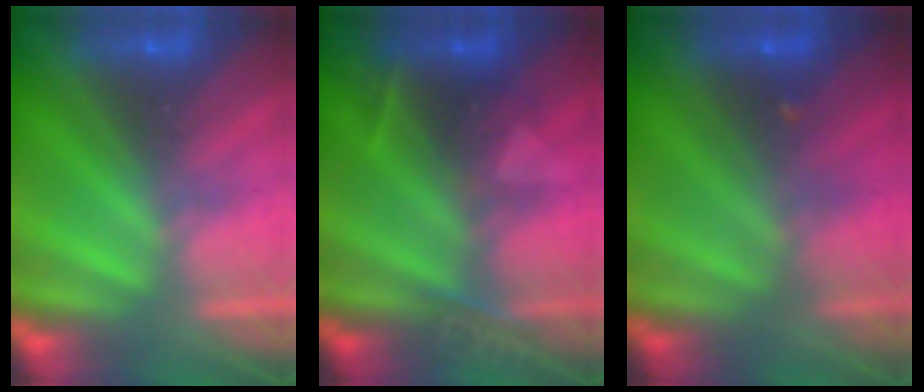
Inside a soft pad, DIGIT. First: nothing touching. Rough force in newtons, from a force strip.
{"total": 2.5}
{"total": 2.1}